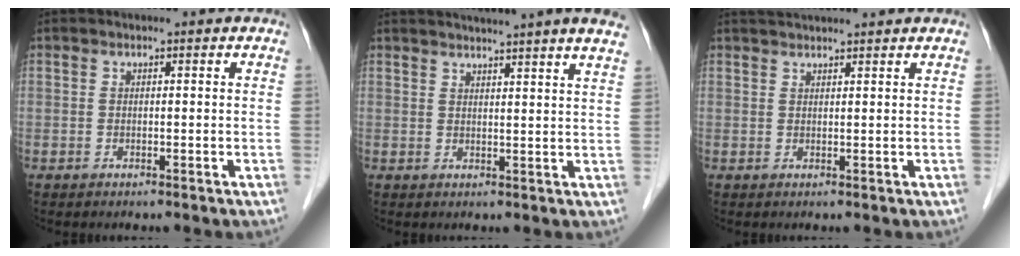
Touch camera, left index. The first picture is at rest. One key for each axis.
{"total": 11.4, "fx": 10.3, "fy": -1.2, "fz": 4.9, "tx": -0.068, "ty": -0.002, "tz": 0.111}
{"total": 5.2, "fx": 4.9, "fy": -0.5, "fz": 1.7, "tx": -0.022, "ty": 0.031, "tz": 0.070}